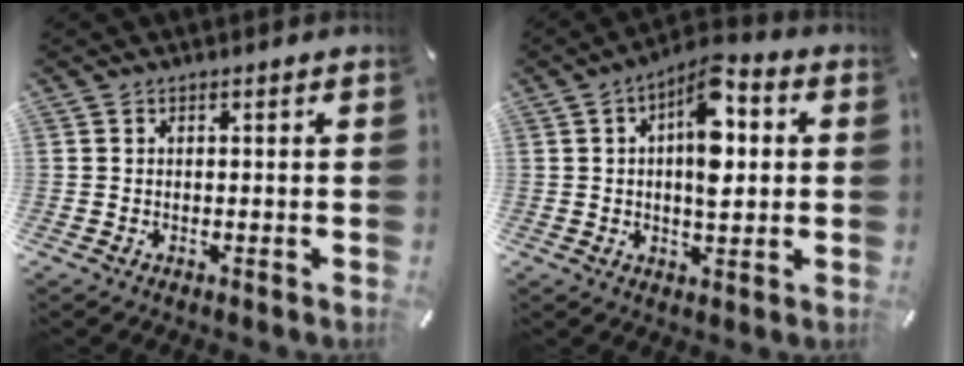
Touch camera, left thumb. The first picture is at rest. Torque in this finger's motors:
{"motor_torque": [0.35, 0.40, 0.88, 0.26, 0.13]}